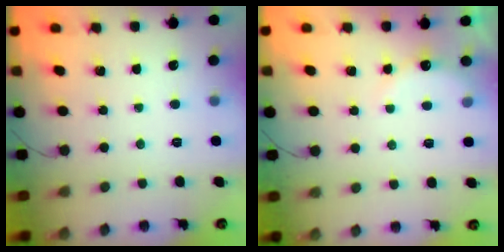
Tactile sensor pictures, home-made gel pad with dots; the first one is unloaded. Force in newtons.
{"total": 6.7, "press": 6.6, "slide": 1.3}